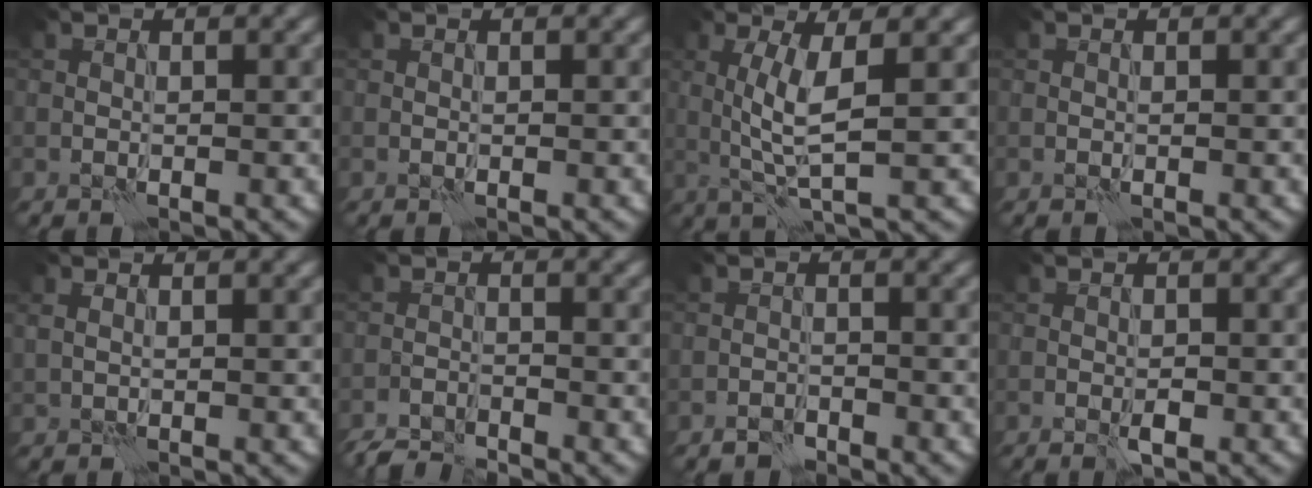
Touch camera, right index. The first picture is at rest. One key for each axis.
{"total": 0.0}
{"total": 4.1, "fx": 0.5, "fy": 0.7, "fz": 4.0, "tx": -0.087, "ty": 0.001, "tz": 0.014}
{"total": 0.0}
{"total": 0.9, "fx": 0.5, "fy": 0.4, "fz": 0.7, "tx": -0.017, "ty": 0.001, "tz": 0.014}
{"total": 2.7, "fx": -2.7, "fy": 0.3, "fz": 0.5, "tx": -0.009, "ty": -0.003, "tz": -0.056}
{"total": 1.1, "fx": -1.0, "fy": 0.5, "fz": 0.2, "tx": -0.001, "ty": 0.004, "tz": -0.022}
{"total": 1.0, "fx": -0.4, "fy": 0.4, "fz": 0.8, "tx": -0.014, "ty": 0.001, "tz": -0.008}